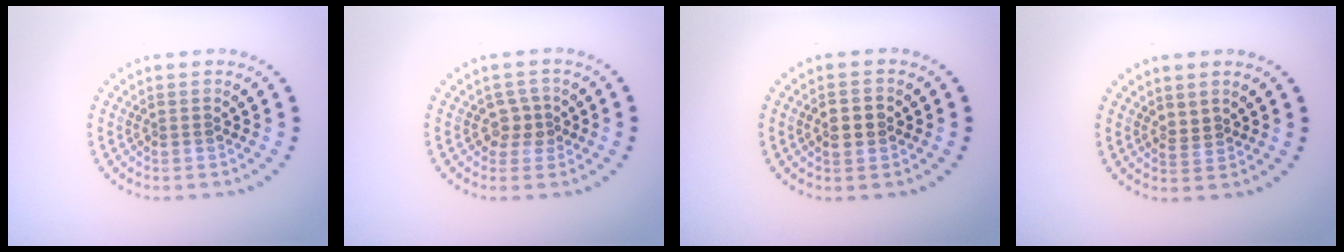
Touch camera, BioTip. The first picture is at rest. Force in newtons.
{"total": 1.9, "press": 1.6, "slide": 1.0}
{"total": 2.7, "press": 2.7, "slide": 0.1}
{"total": 1.1, "press": 0.9, "slide": 0.7}